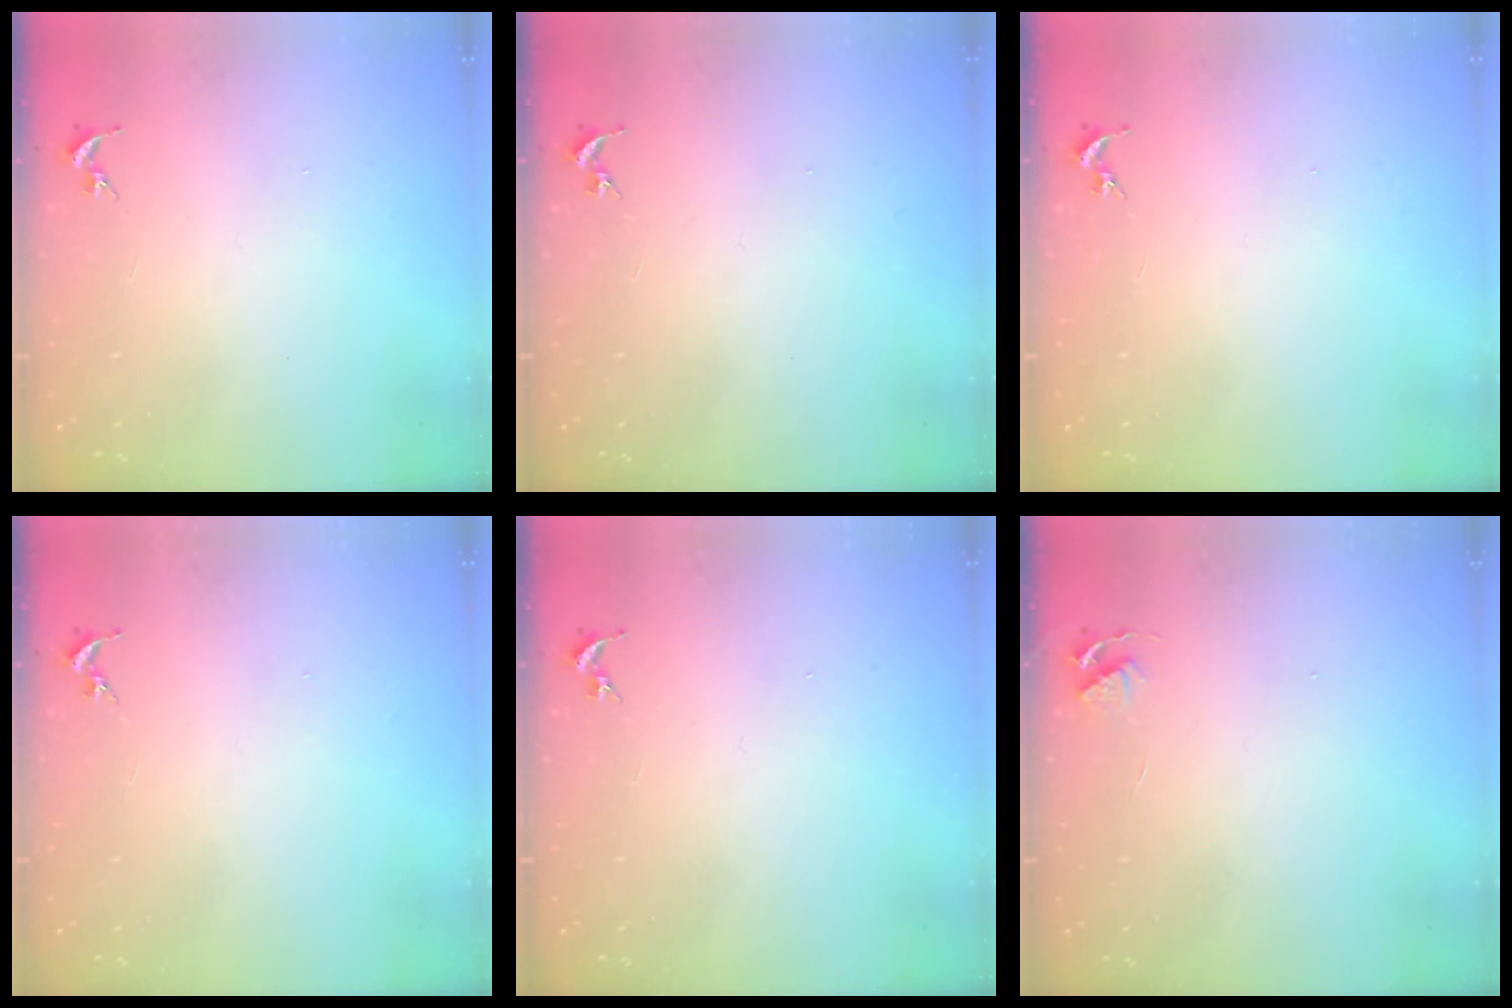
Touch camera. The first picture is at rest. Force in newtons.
{"total": 0.0}
{"total": 0.0}
{"total": 0.0}
{"total": 0.0}
{"total": 3.5, "press": 3.4, "slide": 0.5}